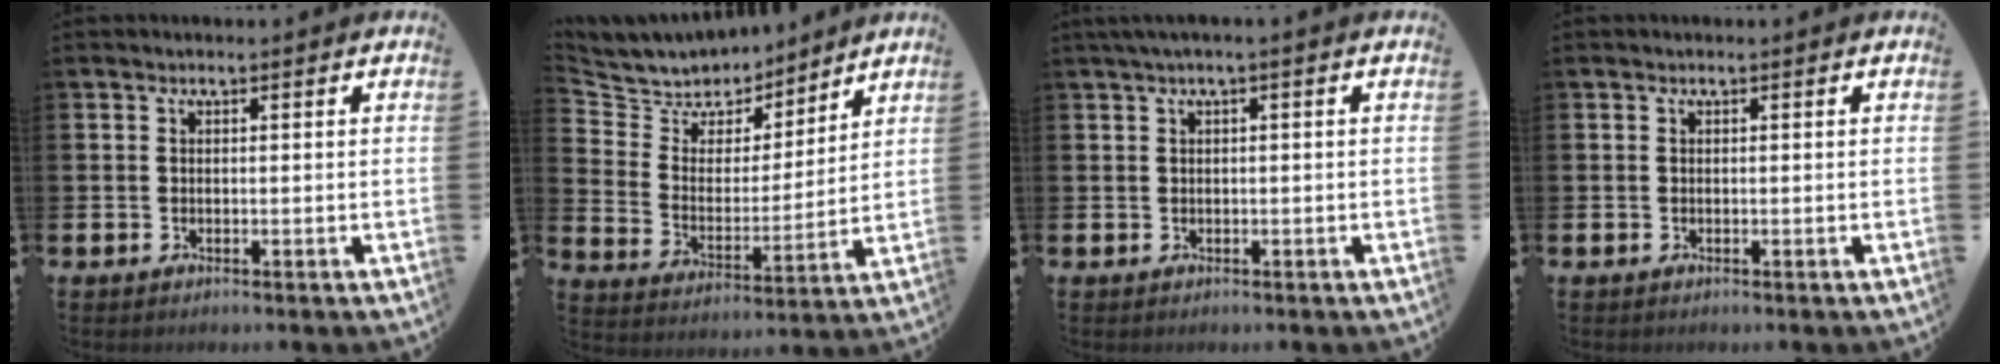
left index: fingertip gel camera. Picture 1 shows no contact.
{"total": 7.3, "force": [6.9, 2.6, -0.4], "torque": [-0.042, -0.058, 0.123]}
{"total": 1.1, "force": [0.3, 0.0, 1.1], "torque": [-0.023, 0.002, 0.005]}
{"total": 0.0}